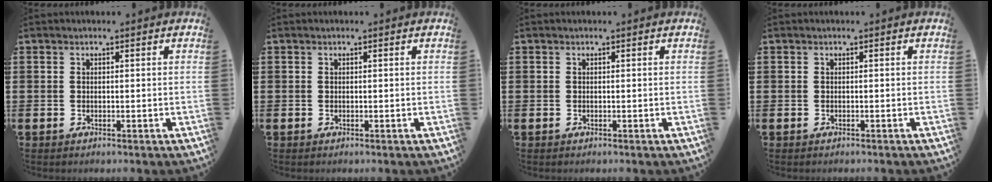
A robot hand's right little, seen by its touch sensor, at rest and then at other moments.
{"total": 0.0}
{"total": 0.0}
{"total": 0.0}